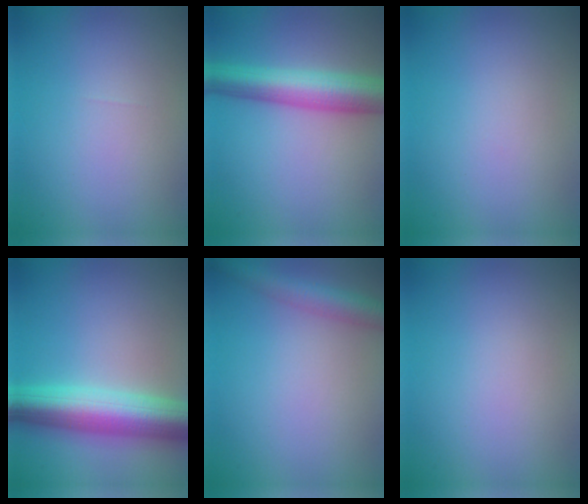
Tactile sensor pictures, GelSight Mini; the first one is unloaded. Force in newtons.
{"total": 7.0, "press": 7.0, "slide": 0.2}
{"total": 0.0}
{"total": 8.6, "press": 8.6, "slide": 0.3}
{"total": 3.0, "press": 3.0, "slide": 0.1}
{"total": 0.0}